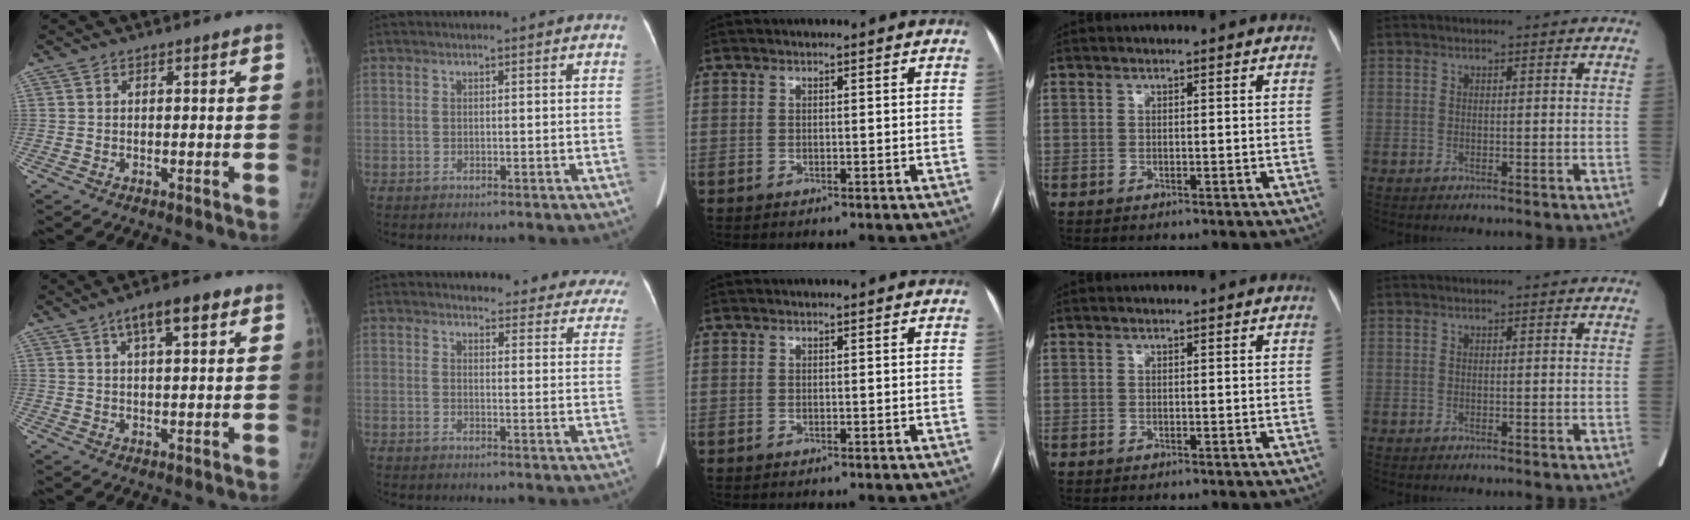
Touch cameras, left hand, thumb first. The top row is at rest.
{"thumb": {"total": 7.4, "force": [3.7, 2.5, 5.9], "torque": [-0.080, 0.000, 0.055]}, "index": {"total": 18.6, "force": [17.8, 4.5, 3.4], "torque": [0.000, -0.069, 0.171]}}